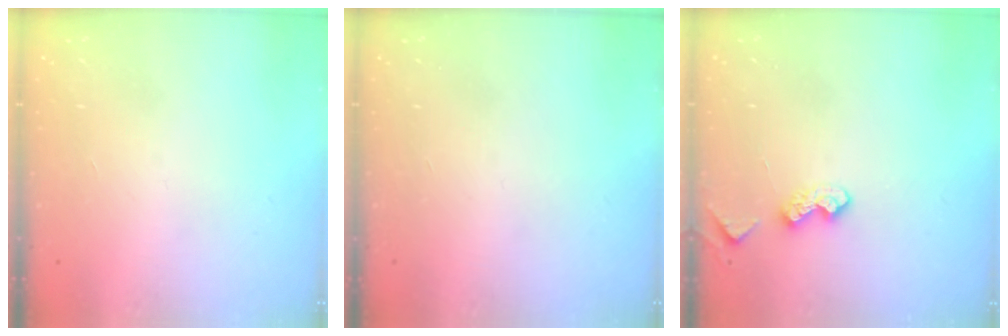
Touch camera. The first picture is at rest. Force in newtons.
{"total": 0.0}
{"total": 4.5, "press": 4.5, "slide": 0.6}